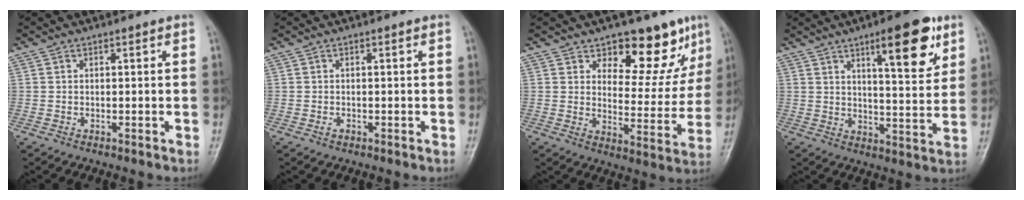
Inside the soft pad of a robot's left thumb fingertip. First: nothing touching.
{"total": 0.7, "force": [-0.3, 0.5, 0.4], "torque": [-0.005, 0.003, -0.006]}
{"total": 12.3, "force": [8.6, 6.4, 6.2], "torque": [-0.025, -0.057, 0.125]}
{"total": 13.0, "force": [6.9, 3.8, 10.3], "torque": [-0.124, -0.037, 0.099]}